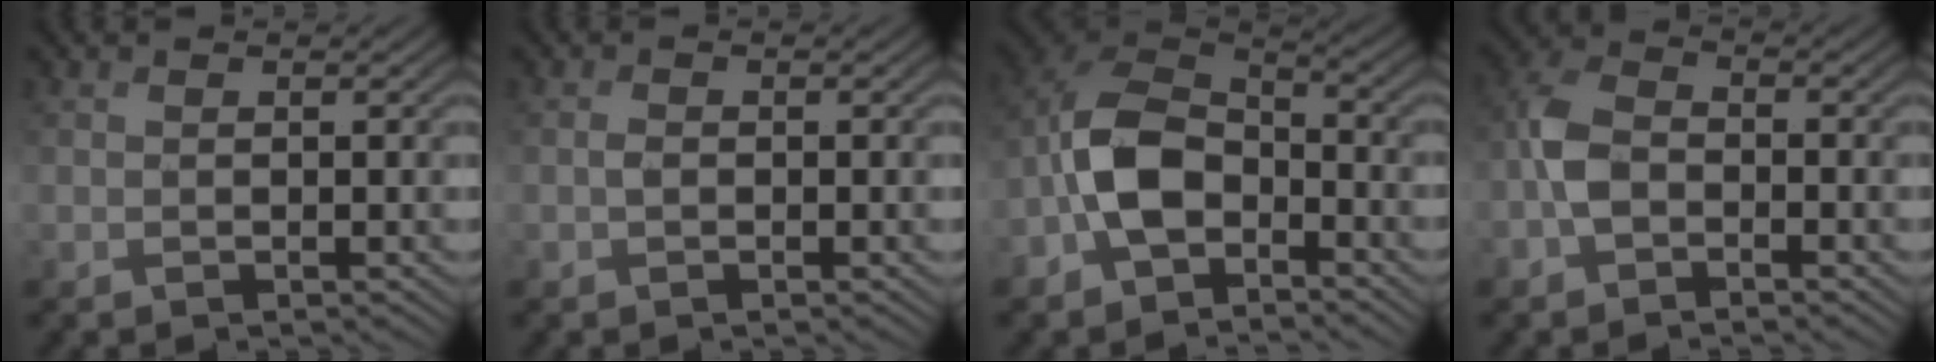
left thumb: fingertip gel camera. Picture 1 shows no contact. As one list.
[{"total": 0.6, "force": [0.2, 0.3, 0.5], "torque": [-0.010, 0.007, 0.003]}, {"total": 8.7, "force": [-3.3, 5.3, 6.1], "torque": [-0.128, 0.012, -0.087]}, {"total": 4.1, "force": [-1.5, 2.7, 2.8], "torque": [-0.063, 0.010, -0.042]}]